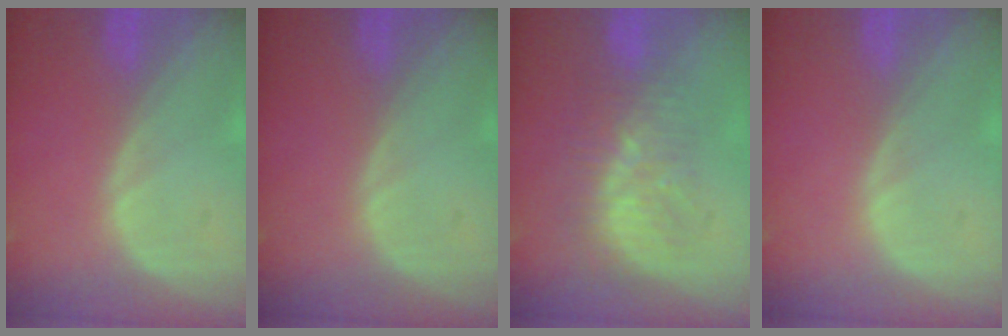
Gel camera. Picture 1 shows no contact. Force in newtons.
{"total": 0.0}
{"total": 8.0, "press": 7.0, "slide": 3.8}
{"total": 0.0}